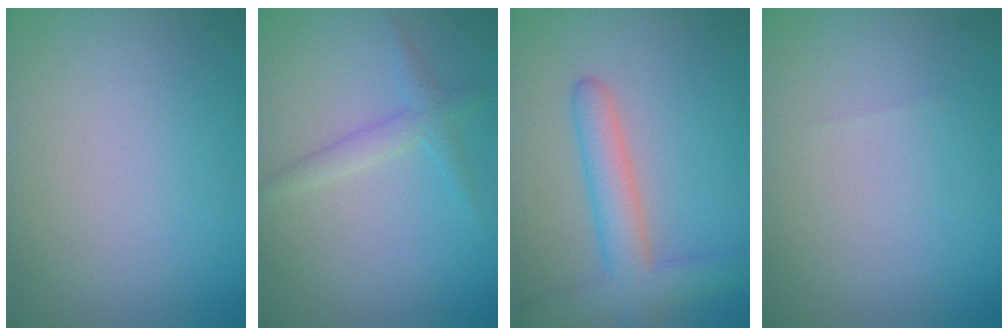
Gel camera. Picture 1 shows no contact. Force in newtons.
{"total": 1.8, "press": 1.8, "slide": 0.0}
{"total": 4.7, "press": 4.7, "slide": 0.2}
{"total": 0.0}